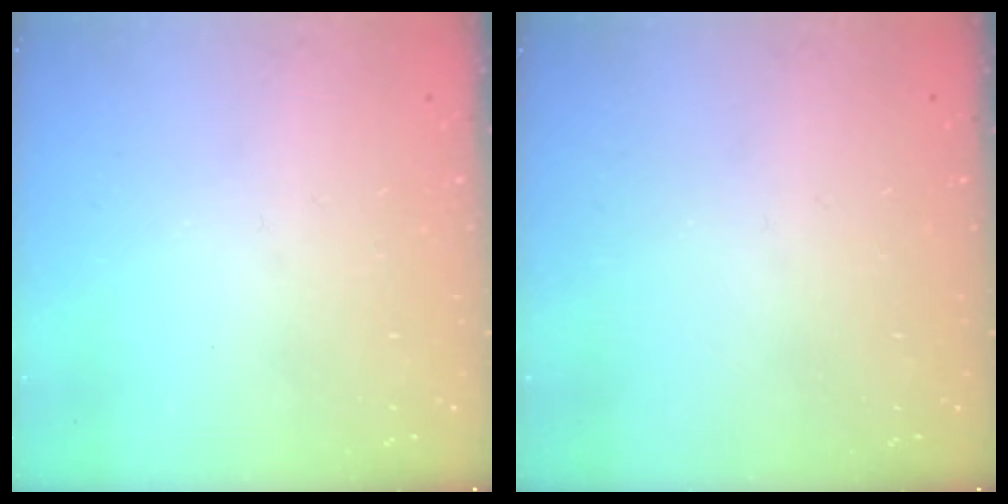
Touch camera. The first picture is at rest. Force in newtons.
{"total": 0.0}